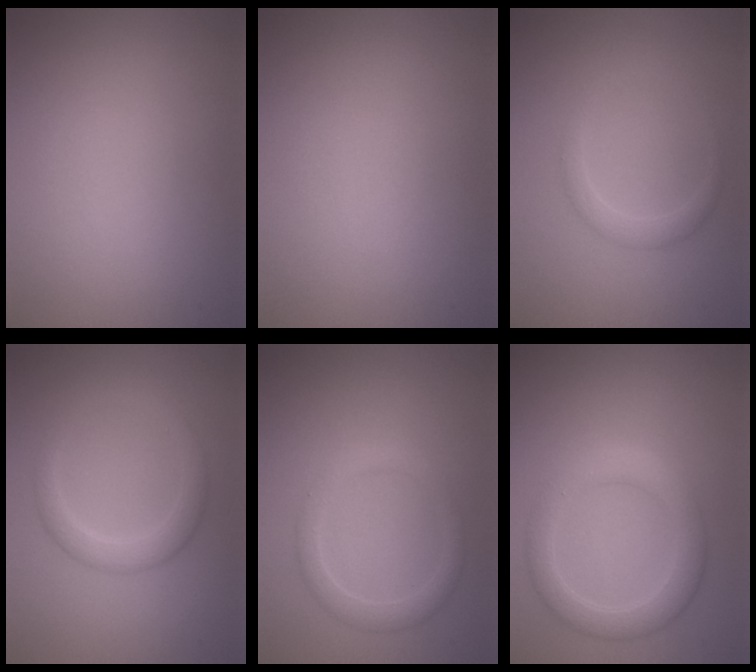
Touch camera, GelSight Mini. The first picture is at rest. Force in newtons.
{"total": 0.0}
{"total": 1.5, "press": 1.5, "slide": 0.1}
{"total": 2.4, "press": 2.4, "slide": 0.1}
{"total": 2.1, "press": 2.1, "slide": 0.2}
{"total": 3.6, "press": 3.6, "slide": 0.4}